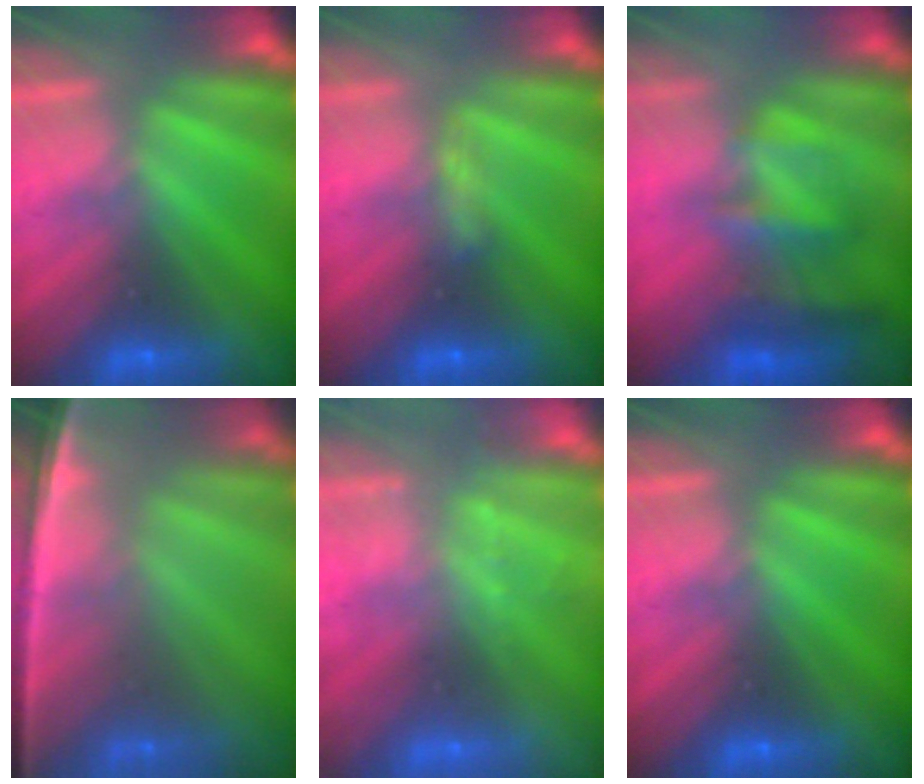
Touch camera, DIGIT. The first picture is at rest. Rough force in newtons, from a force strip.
{"total": 2.9}
{"total": 4.7}
{"total": 7.2}
{"total": 2.4}
{"total": 0.0}